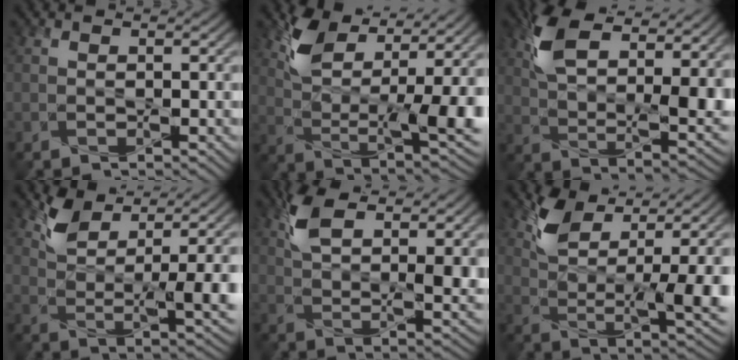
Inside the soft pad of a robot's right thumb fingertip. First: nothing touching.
{"total": 12.9, "force": [6.0, 5.7, 9.9], "torque": [-0.179, -0.005, 0.117]}
{"total": 15.6, "force": [6.6, 7.1, 12.2], "torque": [-0.228, -0.005, 0.124]}
{"total": 8.1, "force": [4.4, 2.9, 6.1], "torque": [-0.120, -0.010, 0.090]}
{"total": 13.1, "force": [5.8, 5.8, 10.3], "torque": [-0.198, -0.004, 0.109]}
{"total": 11.2, "force": [5.3, 4.6, 8.6], "torque": [-0.165, -0.006, 0.107]}